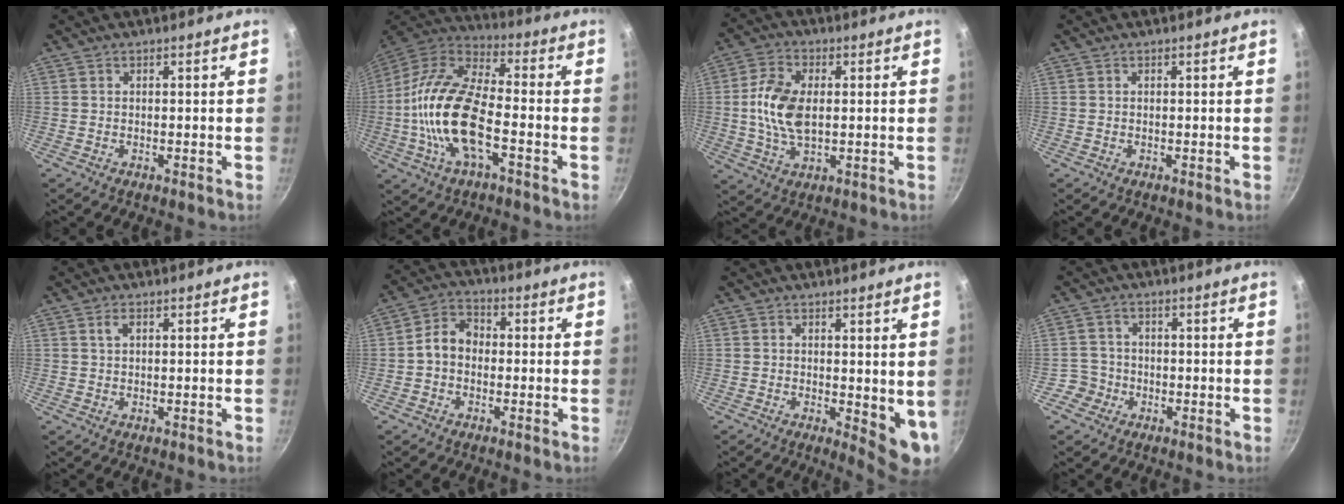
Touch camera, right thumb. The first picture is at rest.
{"total": 18.7, "force": [-4.1, 8.1, 16.4], "torque": [-0.334, 0.029, -0.079]}
{"total": 10.7, "force": [0.5, 5.9, 8.9], "torque": [-0.183, 0.002, 0.011]}
{"total": 0.0}
{"total": 1.4, "force": [0.6, 0.7, 1.0], "torque": [-0.022, 0.004, 0.013]}
{"total": 6.5, "force": [-0.8, 5.1, 4.0], "torque": [-0.055, 0.026, -0.028]}
{"total": 6.9, "force": [0.0, 2.6, 6.4], "torque": [-0.077, -0.017, 0.007]}
{"total": 3.4, "force": [-1.5, 3.1, -0.2], "torque": [0.023, 0.014, -0.035]}